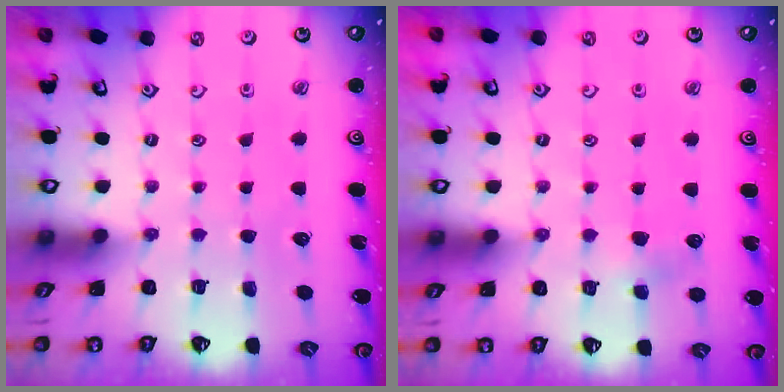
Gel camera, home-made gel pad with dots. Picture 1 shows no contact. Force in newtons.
{"total": 2.4, "press": 2.4, "slide": 0.4}